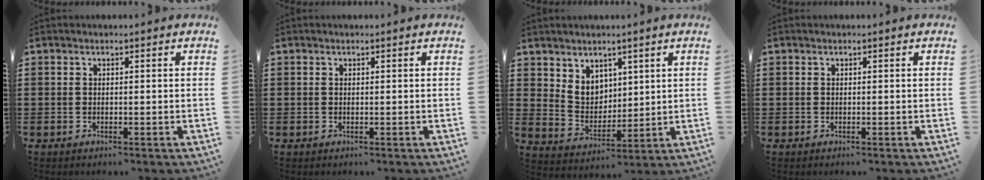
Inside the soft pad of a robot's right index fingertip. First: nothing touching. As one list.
[{"total": 0.0}, {"total": 5.6, "force": [3.5, 4.2, 1.2], "torque": [-0.038, -0.004, 0.065]}, {"total": 0.0}]